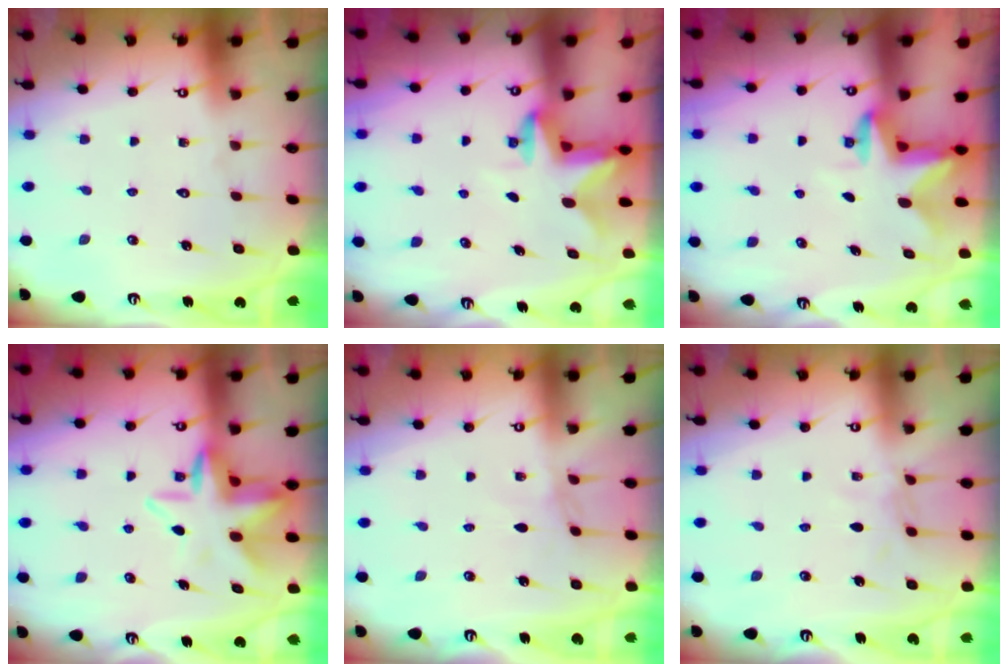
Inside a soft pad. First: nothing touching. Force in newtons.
{"total": 2.8, "press": 2.7, "slide": 0.5}
{"total": 2.6, "press": 2.6, "slide": 0.4}
{"total": 9.1, "press": 8.7, "slide": 2.6}
{"total": 2.2, "press": 2.1, "slide": 0.4}
{"total": 4.3, "press": 4.2, "slide": 0.5}